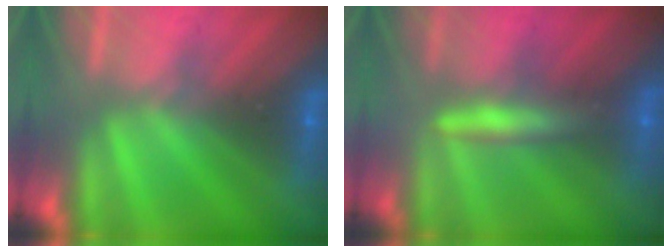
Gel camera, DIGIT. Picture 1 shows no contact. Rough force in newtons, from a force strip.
{"total": 2.5}